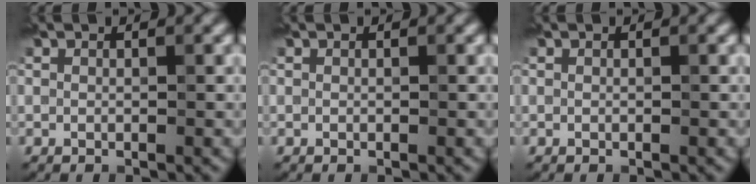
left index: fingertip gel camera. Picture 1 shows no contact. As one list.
[{"total": 0.0}, {"total": 0.0}]